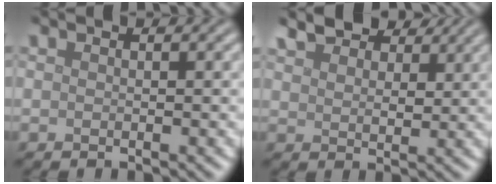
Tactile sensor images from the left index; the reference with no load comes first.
{"total": 5.7, "force": [4.4, 2.7, 2.5], "torque": [-0.051, 0.009, 0.069]}